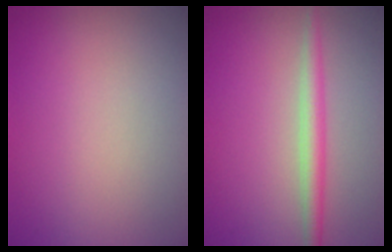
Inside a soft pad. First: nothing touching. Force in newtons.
{"total": 2.3, "press": 2.3, "slide": 0.1}